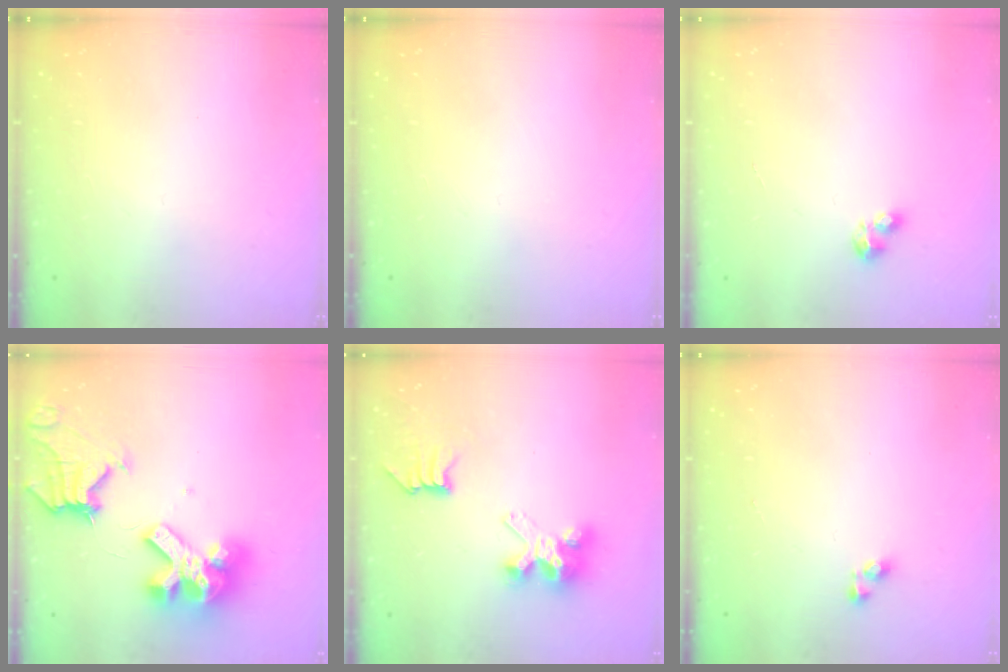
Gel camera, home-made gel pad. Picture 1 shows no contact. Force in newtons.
{"total": 0.0}
{"total": 3.6, "press": 3.6, "slide": 0.5}
{"total": 17.9, "press": 17.8, "slide": 2.2}
{"total": 7.3, "press": 7.3, "slide": 0.2}
{"total": 3.9, "press": 3.8, "slide": 0.7}